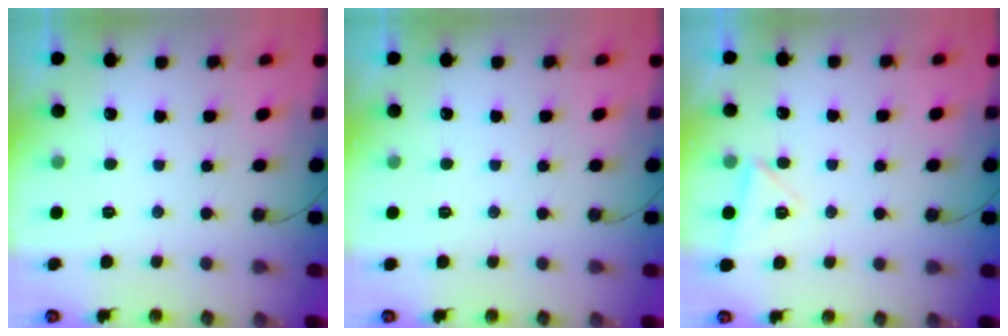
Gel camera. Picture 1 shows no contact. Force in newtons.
{"total": 1.7, "press": 0.9, "slide": 1.5}
{"total": 5.1, "press": 3.4, "slide": 3.8}